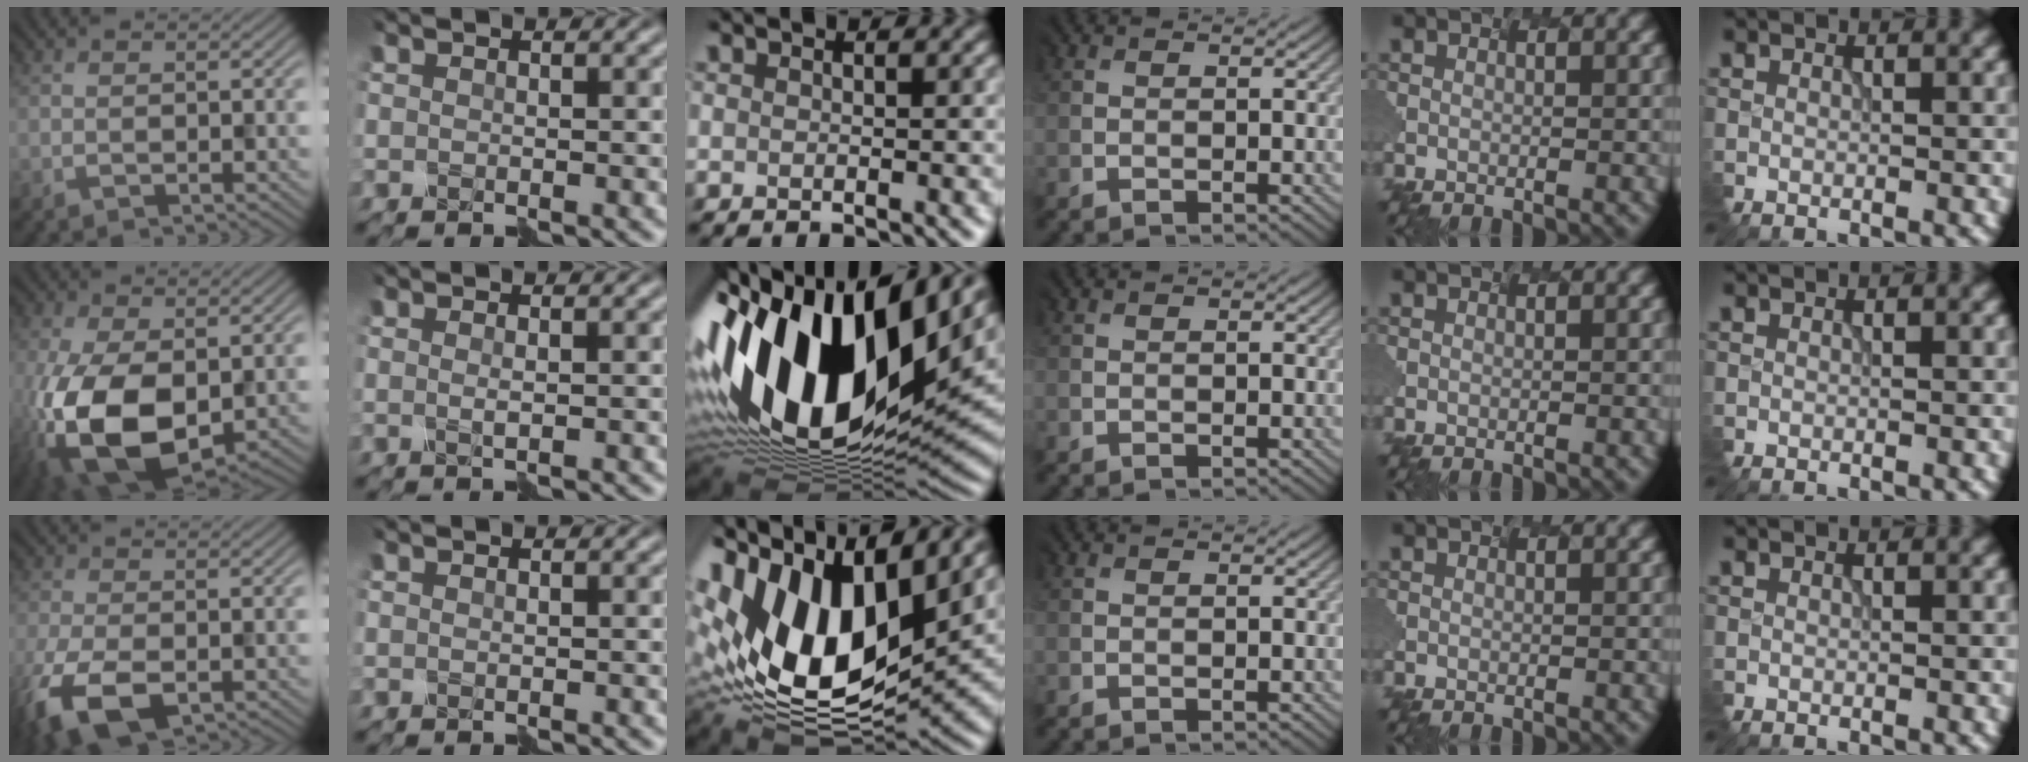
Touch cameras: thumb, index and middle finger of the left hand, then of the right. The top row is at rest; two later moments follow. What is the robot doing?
{"motion": "disassemble", "object": "velcro strap"}